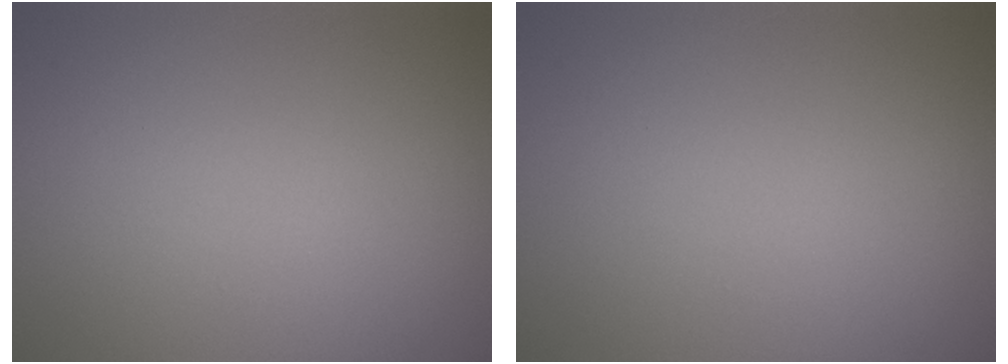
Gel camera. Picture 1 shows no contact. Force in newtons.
{"total": 0.0}